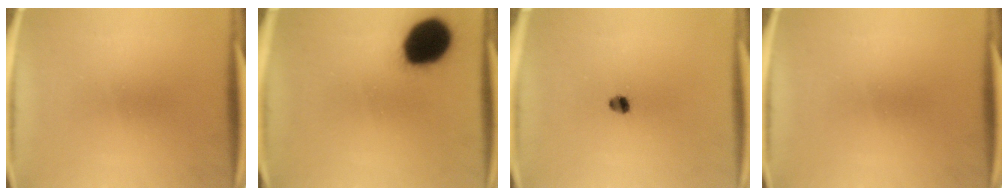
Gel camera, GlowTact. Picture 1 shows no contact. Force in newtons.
{"total": 17.7}
{"total": 2.3}
{"total": 0.0}